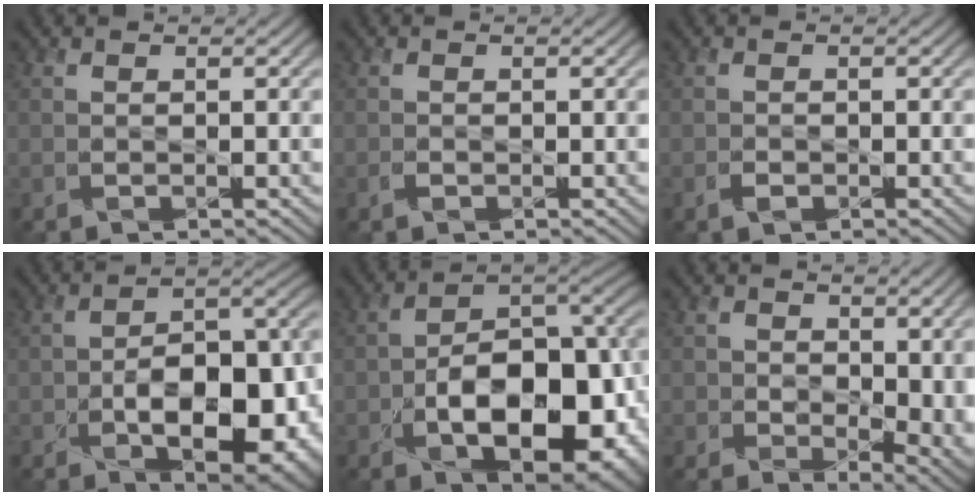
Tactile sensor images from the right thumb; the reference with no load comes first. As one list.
[{"total": 0.7, "force": [-0.4, 0.4, 0.4], "torque": [-0.011, -0.001, -0.007]}, {"total": 1.1, "force": [-0.6, 0.7, 0.6], "torque": [-0.013, -0.002, -0.012]}, {"total": 13.1, "force": [-3.8, 7.2, 10.2], "torque": [-0.154, -0.020, -0.053]}, {"total": 16.4, "force": [-4.8, 9.2, 12.7], "torque": [-0.172, -0.029, -0.071]}, {"total": 8.5, "force": [0.0, 6.1, 5.9], "torque": [-0.107, -0.034, 0.016]}]